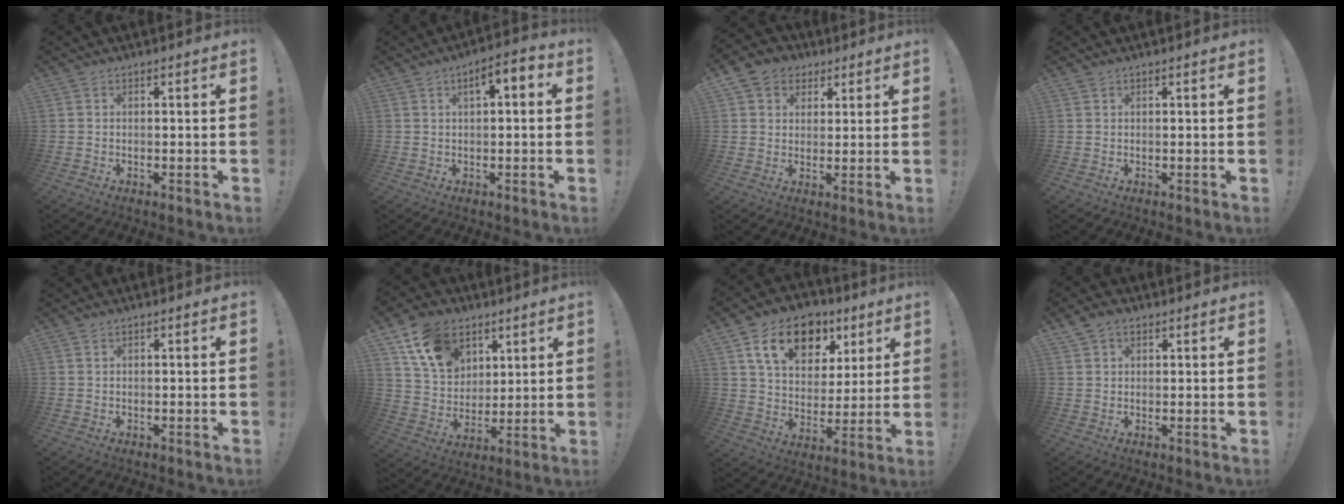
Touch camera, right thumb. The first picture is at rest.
{"total": 4.5, "force": [0.7, 2.0, 4.0], "torque": [-0.056, 0.000, 0.007]}
{"total": 7.9, "force": [3.5, 6.7, 2.2], "torque": [-0.030, -0.008, 0.072]}
{"total": 0.7, "force": [0.6, 0.3, 0.0], "torque": [0.004, -0.002, 0.012]}
{"total": 0.5, "force": [0.4, 0.2, 0.2], "torque": [0.000, -0.001, 0.007]}
{"total": 15.1, "force": [8.1, 10.9, 6.6], "torque": [-0.117, -0.036, 0.160]}
{"total": 17.0, "force": [8.9, 11.2, 9.1], "torque": [-0.141, -0.036, 0.160]}
{"total": 3.9, "force": [2.3, 2.7, 1.7], "torque": [-0.031, -0.004, 0.045]}